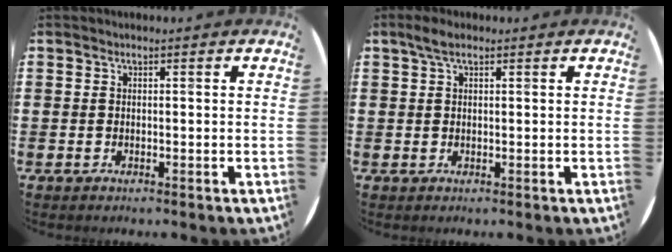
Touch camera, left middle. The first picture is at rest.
{"total": 2.1, "force": [1.3, 0.8, 1.5], "torque": [-0.031, 0.007, 0.022]}